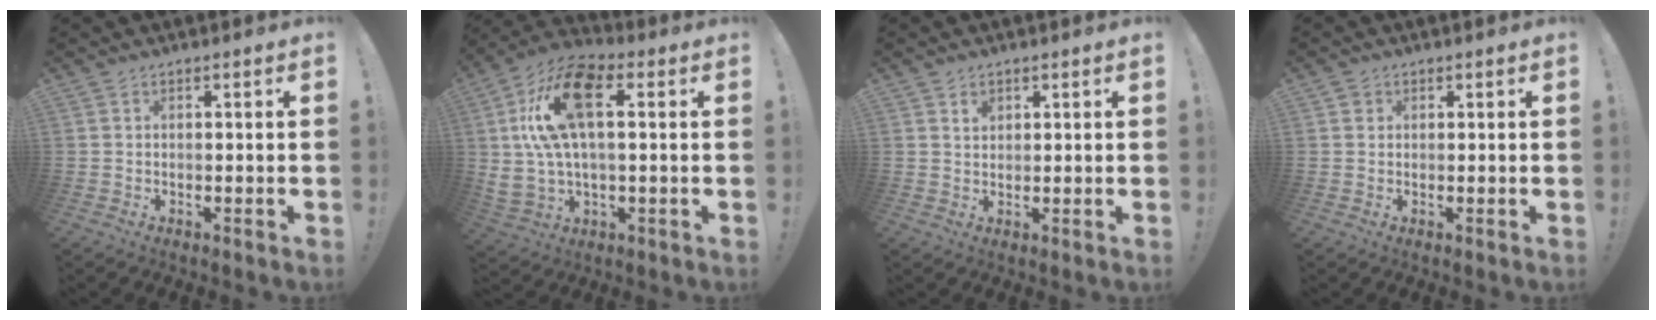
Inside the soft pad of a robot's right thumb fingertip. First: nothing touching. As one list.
[{"total": 18.6, "force": [4.6, 9.5, 15.2], "torque": [-0.288, 0.005, 0.078]}, {"total": 1.9, "force": [1.2, 1.3, 0.6], "torque": [0.006, -0.009, 0.020]}, {"total": 1.2, "force": [0.6, 1.0, 0.1], "torque": [0.005, -0.001, 0.010]}]